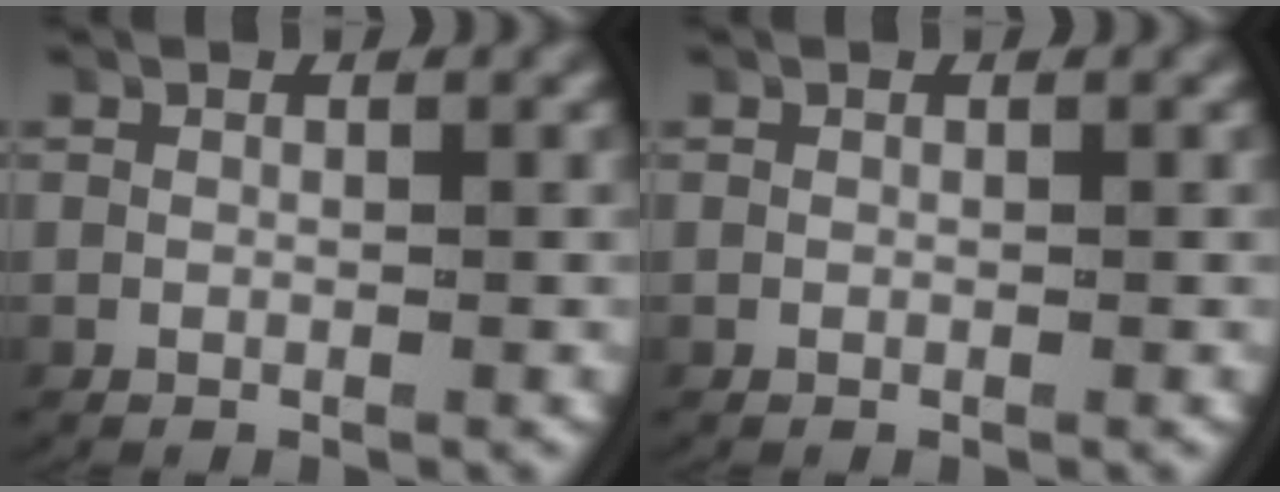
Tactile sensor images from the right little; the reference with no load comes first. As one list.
[{"total": 0.0}]